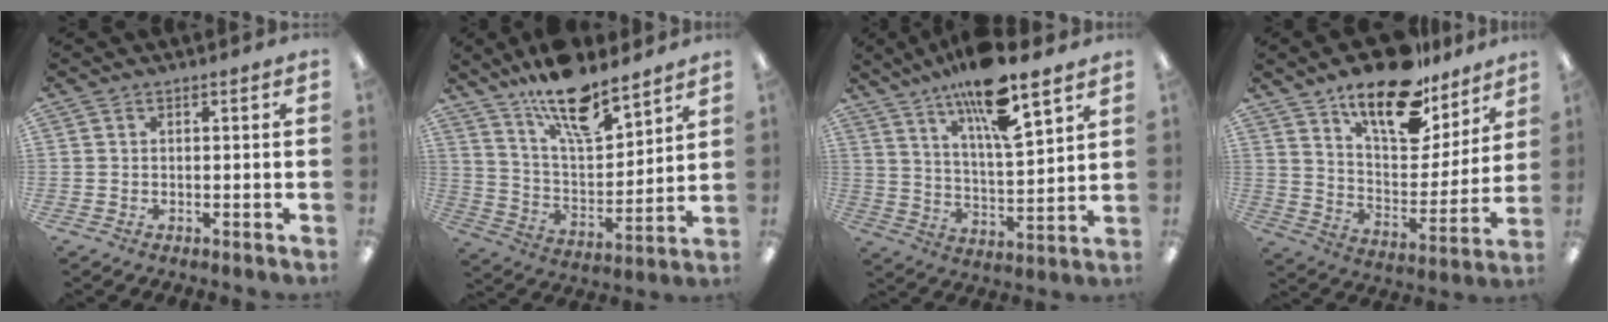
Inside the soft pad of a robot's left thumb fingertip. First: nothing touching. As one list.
[{"total": 16.4, "force": [12.9, 5.2, 8.7], "torque": [-0.155, -0.078, 0.224]}, {"total": 15.4, "force": [11.5, 3.1, 9.8], "torque": [-0.172, -0.066, 0.188]}, {"total": 18.8, "force": [14.1, 7.9, 9.6], "torque": [-0.159, -0.092, 0.245]}]